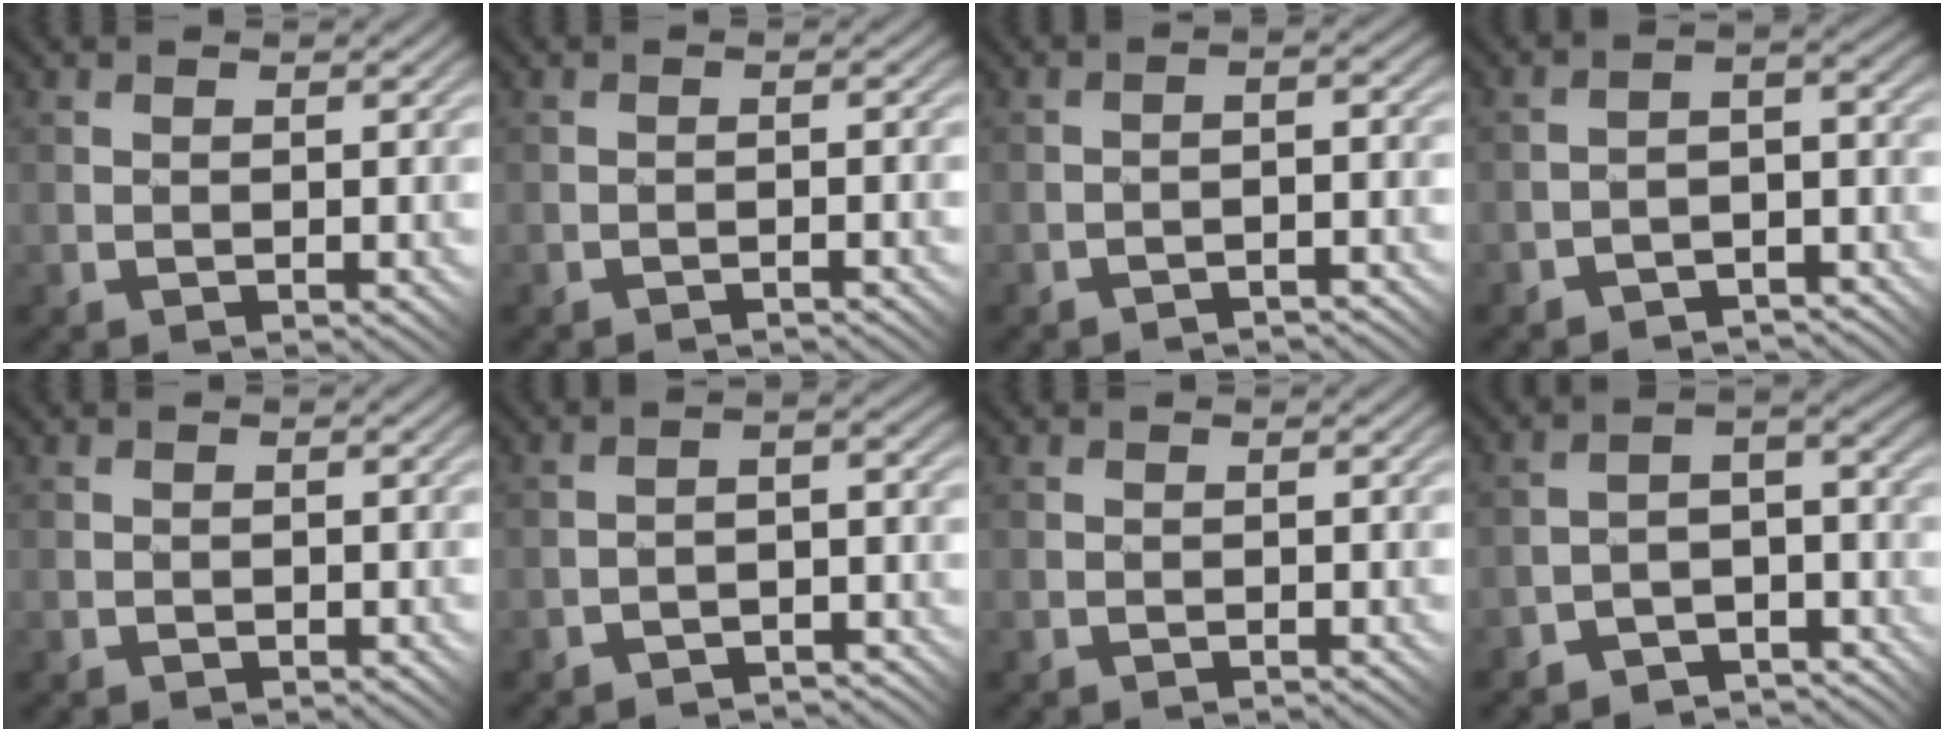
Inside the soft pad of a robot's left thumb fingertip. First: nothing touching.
{"total": 0.9, "force": [-0.8, -0.3, 0.1], "torque": [-0.001, 0.008, -0.017]}
{"total": 1.8, "force": [-1.7, 0.0, 0.7], "torque": [-0.011, 0.015, -0.033]}
{"total": 4.5, "force": [-3.7, 1.9, 1.7], "torque": [-0.014, -0.003, -0.070]}
{"total": 0.7, "force": [-0.1, 0.7, 0.1], "torque": [0.001, -0.002, -0.001]}
{"total": 3.1, "force": [-2.7, 1.0, 1.1], "torque": [-0.008, 0.008, -0.054]}
{"total": 0.0}
{"total": 6.5, "force": [-4.9, 3.3, 2.7], "torque": [-0.030, -0.015, -0.090]}